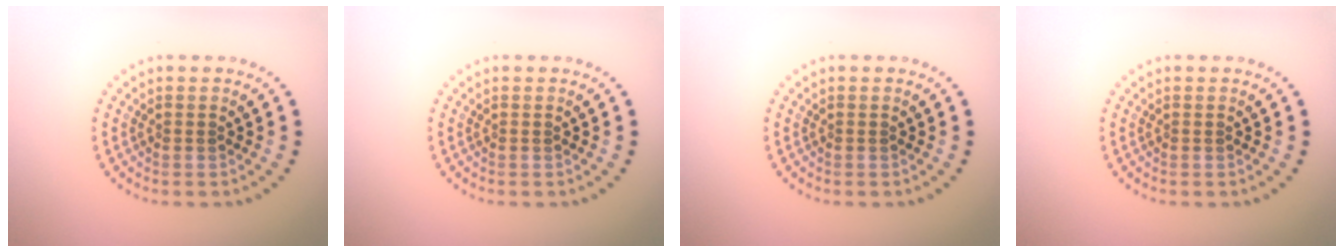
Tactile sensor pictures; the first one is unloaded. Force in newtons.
{"total": 0.0}
{"total": 0.0}
{"total": 0.0}